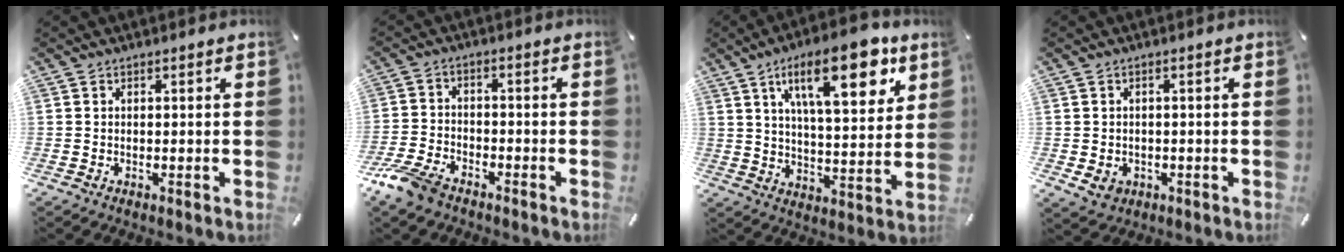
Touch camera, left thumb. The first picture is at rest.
{"total": 7.7, "force": [-6.0, 3.5, 3.2], "torque": [-0.078, 0.023, -0.118]}
{"total": 18.9, "force": [9.6, 7.2, 14.7], "torque": [-0.216, -0.031, 0.145]}
{"total": 3.3, "force": [-1.1, 2.9, 1.1], "torque": [-0.017, 0.000, -0.021]}